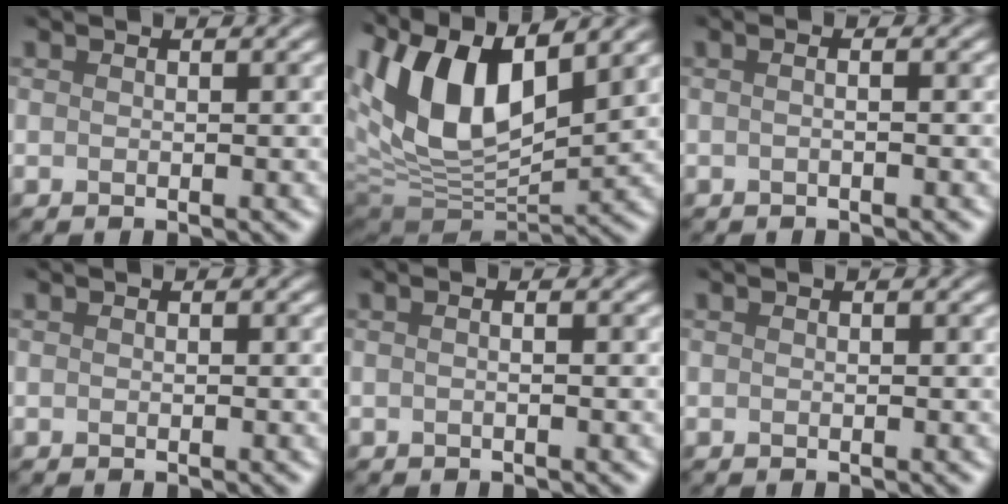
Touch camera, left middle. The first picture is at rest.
{"total": 12.4, "force": [4.8, 5.8, 9.9], "torque": [-0.195, 0.014, 0.082]}
{"total": 1.0, "force": [-0.1, 0.5, 0.9], "torque": [0.006, -0.001, -0.017]}
{"total": 0.0}
{"total": 0.7, "force": [-0.2, 0.3, 0.7], "torque": [0.005, 0.000, -0.013]}
{"total": 0.0}